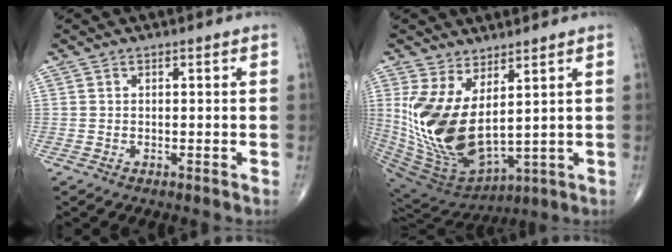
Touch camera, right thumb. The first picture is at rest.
{"total": 16.2, "force": [3.6, 7.8, 13.7], "torque": [-0.271, -0.040, 0.098]}